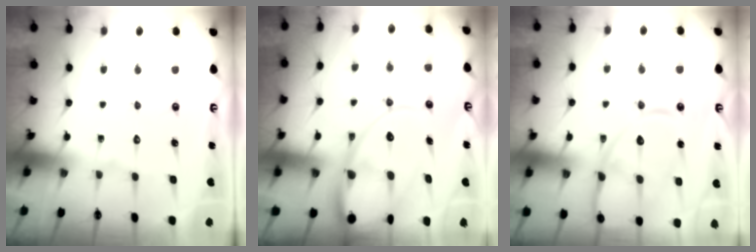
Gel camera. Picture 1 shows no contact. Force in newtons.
{"total": 13.8, "press": 13.7, "slide": 1.4}
{"total": 14.3, "press": 14.2, "slide": 1.5}